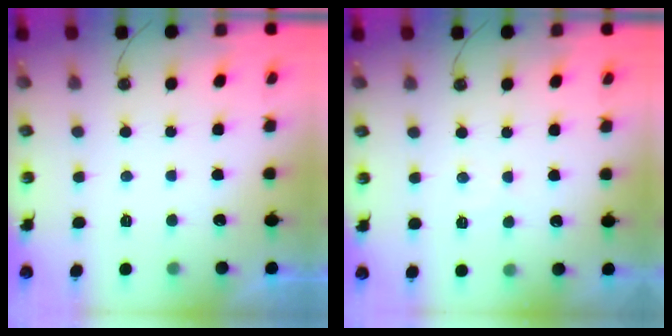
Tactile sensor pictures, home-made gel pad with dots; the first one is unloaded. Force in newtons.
{"total": 4.4, "press": 4.4, "slide": 0.7}